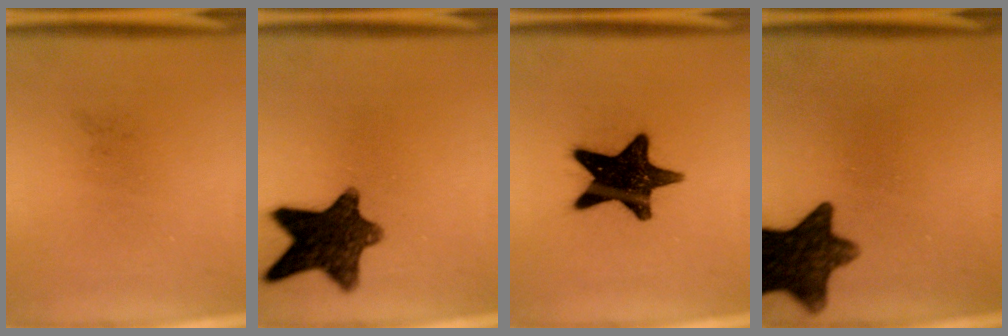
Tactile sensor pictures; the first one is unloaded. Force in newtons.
{"total": 12.1}
{"total": 16.8}
{"total": 12.5}